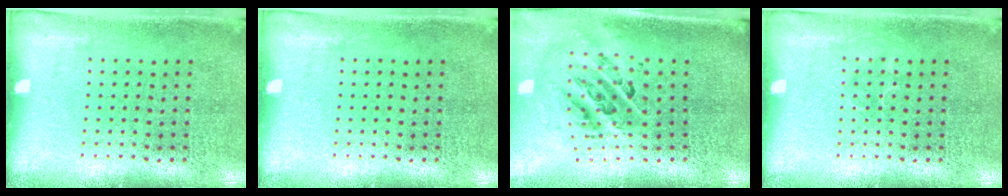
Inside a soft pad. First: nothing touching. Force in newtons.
{"total": 0.0}
{"total": 1.7, "press": 1.4, "slide": 1.1}
{"total": 0.9, "press": 0.8, "slide": 0.2}